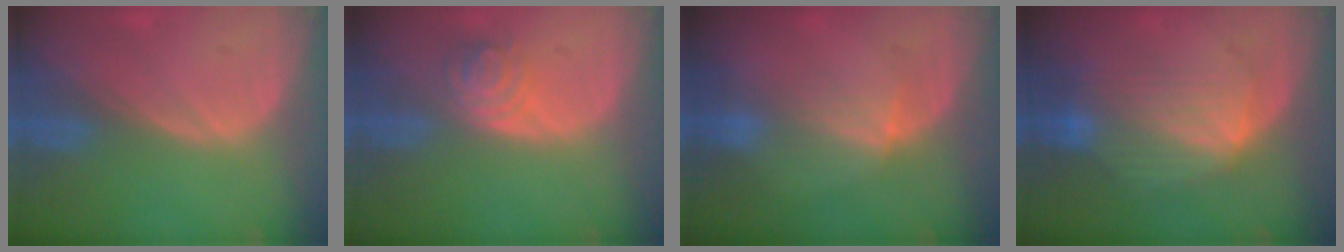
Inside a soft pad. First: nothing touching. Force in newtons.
{"total": 4.0, "press": 4.0, "slide": 0.5}
{"total": 3.8, "press": 3.6, "slide": 1.2}
{"total": 7.9, "press": 7.5, "slide": 2.3}